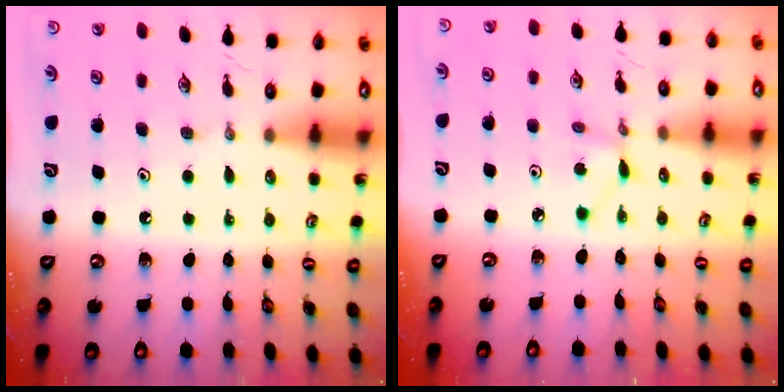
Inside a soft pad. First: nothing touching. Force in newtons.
{"total": 2.1, "press": 2.1, "slide": 0.1}